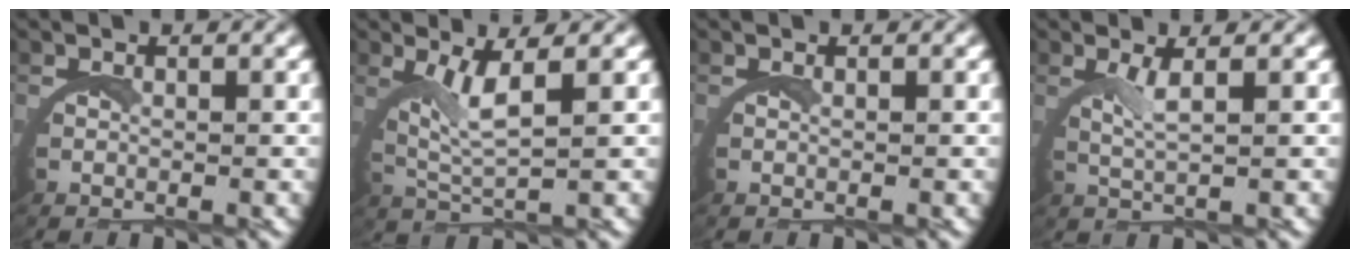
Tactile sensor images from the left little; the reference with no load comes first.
{"total": 3.5, "force": [1.8, 0.2, 3.0], "torque": [-0.072, -0.009, 0.039]}
{"total": 0.0}
{"total": 2.1, "force": [1.2, -0.9, 1.5], "torque": [-0.032, -0.007, 0.027]}